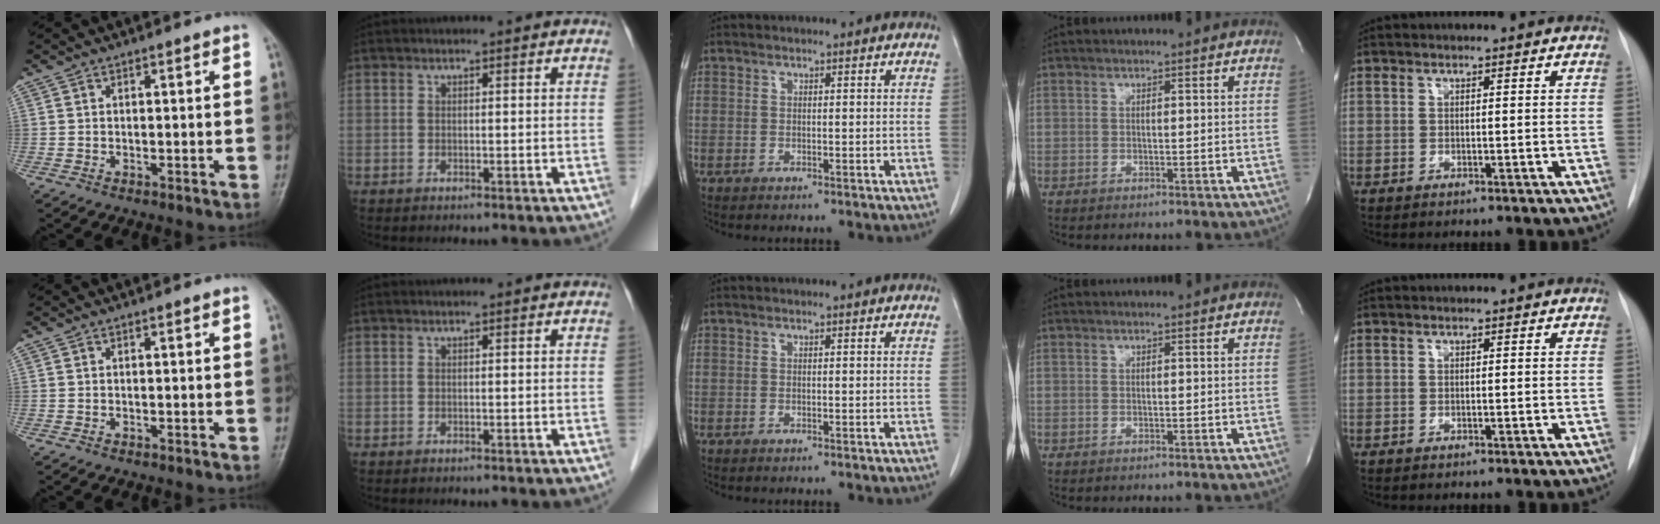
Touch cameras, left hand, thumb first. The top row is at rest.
{}